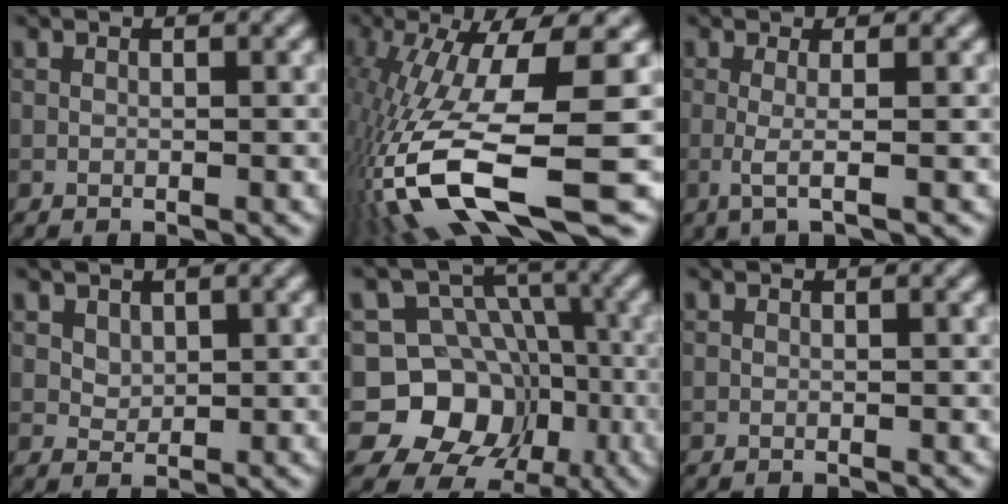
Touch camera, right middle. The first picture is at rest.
{"total": 15.7, "force": [-3.7, 4.0, 14.7], "torque": [-0.302, -0.019, -0.051]}
{"total": 2.5, "force": [-0.2, 0.5, 2.4], "torque": [-0.045, -0.007, -0.010]}
{"total": 1.5, "force": [0.9, 1.1, 0.6], "torque": [-0.012, -0.010, 0.026]}
{"total": 11.4, "force": [-3.0, 10.2, 4.2], "torque": [-0.068, 0.015, -0.085]}
{"total": 0.0}